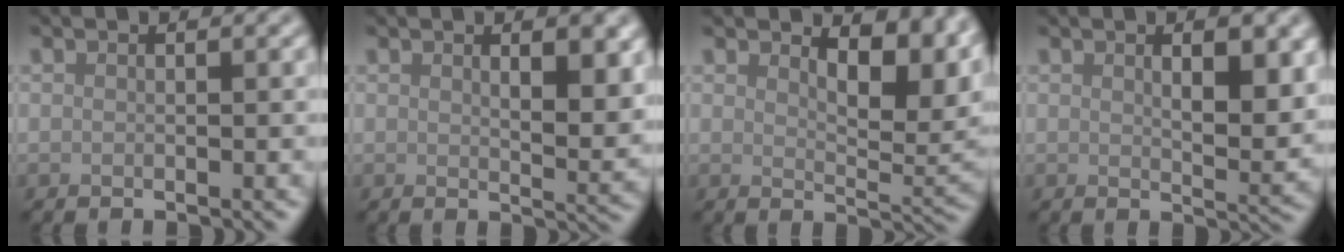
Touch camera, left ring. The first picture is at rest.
{"total": 4.6, "force": [1.8, 1.7, 3.9], "torque": [-0.051, -0.008, 0.032]}
{"total": 7.3, "force": [3.3, 3.1, 5.7], "torque": [-0.079, -0.009, 0.055]}
{"total": 4.7, "force": [1.6, 1.7, 4.0], "torque": [-0.057, -0.007, 0.029]}